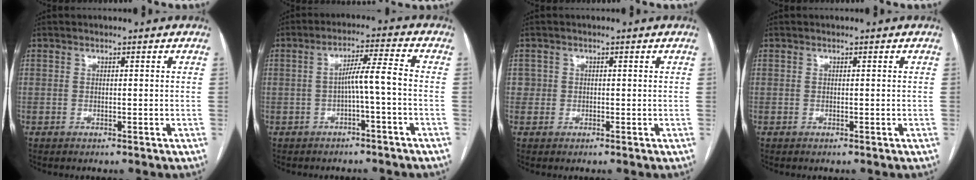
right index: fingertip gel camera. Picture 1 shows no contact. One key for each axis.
{"total": 5.0, "fx": -1.2, "fy": -0.5, "fz": 4.9, "tx": -0.080, "ty": 0.018, "tz": -0.019}
{"total": 1.5, "fx": 0.2, "fy": 1.5, "fz": 0.1, "tx": 0.013, "ty": 0.005, "tz": -0.001}
{"total": 0.0}